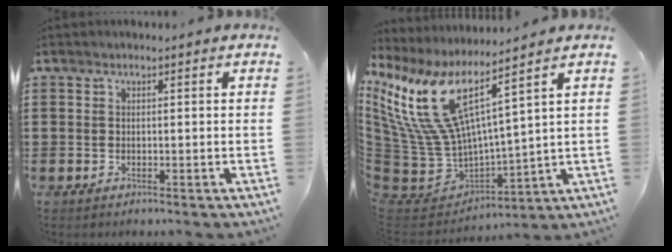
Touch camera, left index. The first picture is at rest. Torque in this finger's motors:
{"motor_torque": [1.00, 1.14, 0.59, 0.21]}